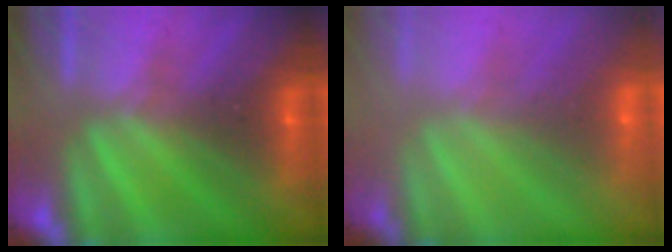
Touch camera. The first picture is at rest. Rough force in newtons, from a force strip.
{"total": 2.9}